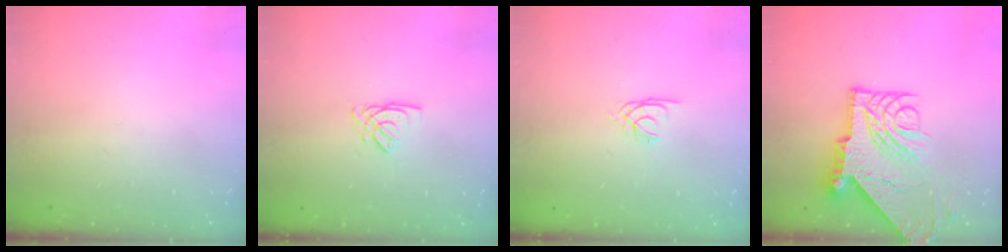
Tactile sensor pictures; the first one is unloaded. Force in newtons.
{"total": 2.7, "press": 2.7, "slide": 0.3}
{"total": 1.7, "press": 1.7, "slide": 0.1}
{"total": 17.7, "press": 17.6, "slide": 1.7}